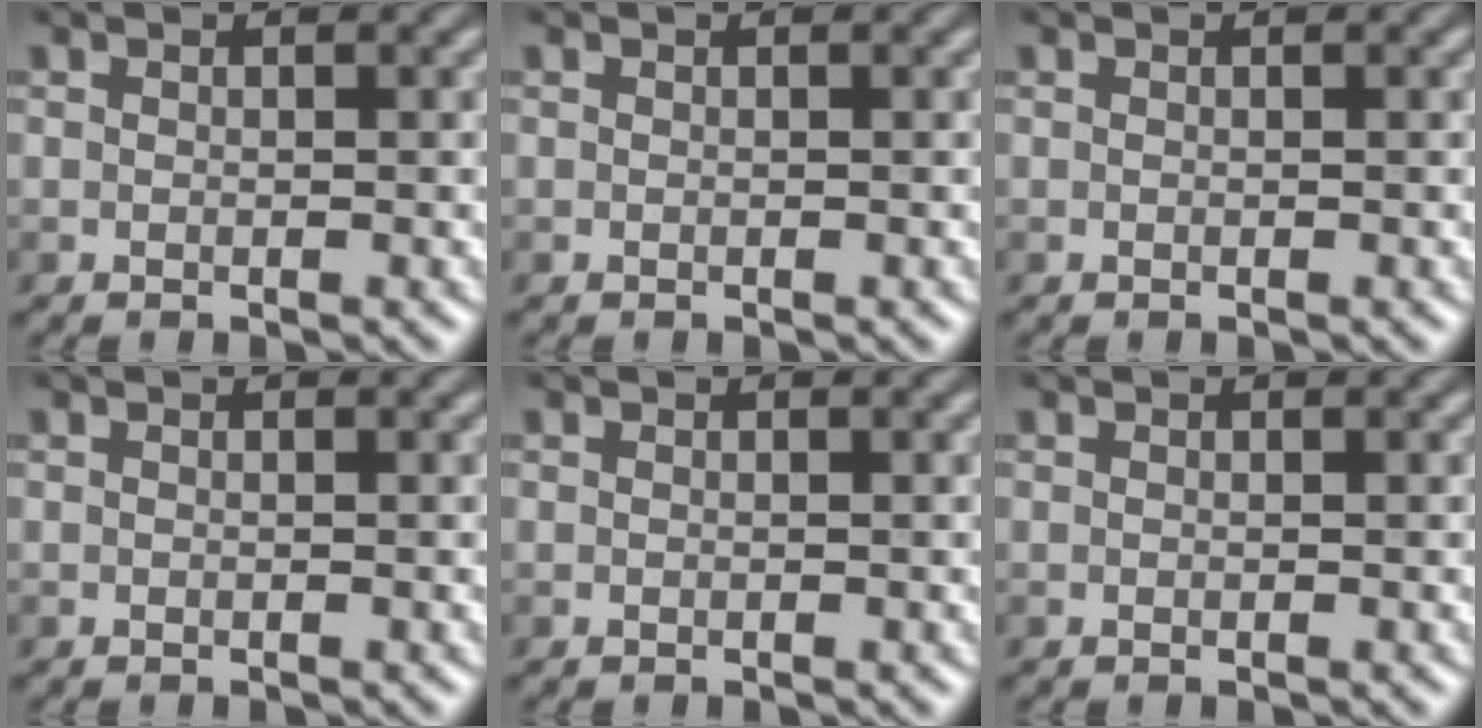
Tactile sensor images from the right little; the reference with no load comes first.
{"total": 0.0}
{"total": 0.0}
{"total": 0.0}
{"total": 0.0}
{"total": 0.0}